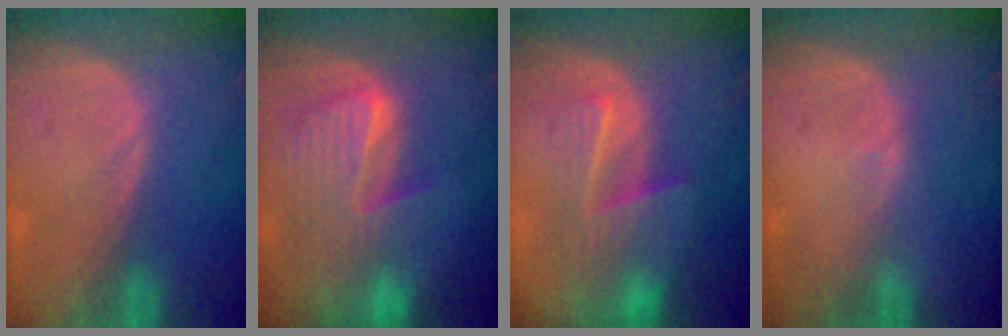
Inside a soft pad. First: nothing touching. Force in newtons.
{"total": 9.8, "press": 8.4, "slide": 5.0}
{"total": 6.8, "press": 6.8, "slide": 0.4}
{"total": 0.6, "press": 0.6, "slide": 0.2}